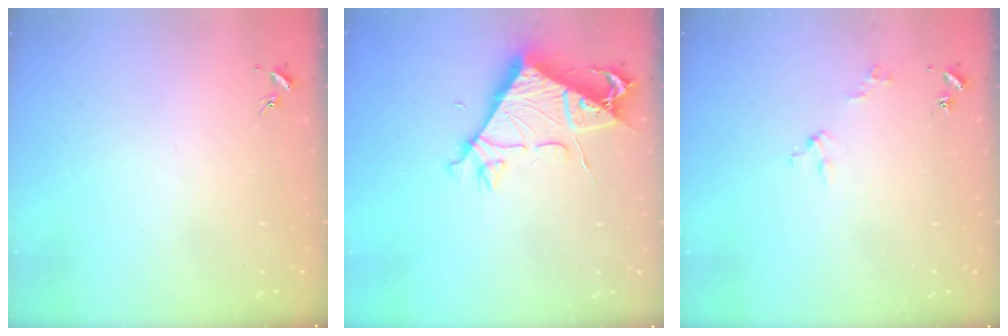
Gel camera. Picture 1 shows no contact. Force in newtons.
{"total": 7.4, "press": 7.4, "slide": 0.6}
{"total": 2.1, "press": 2.1, "slide": 0.2}